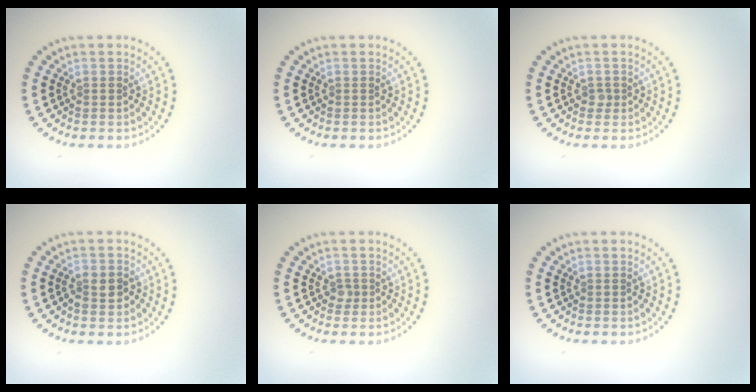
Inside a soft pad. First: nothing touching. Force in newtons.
{"total": 0.0}
{"total": 0.6, "press": 0.5, "slide": 0.4}
{"total": 2.0, "press": 1.9, "slide": 0.6}
{"total": 0.8, "press": 0.6, "slide": 0.6}
{"total": 0.0}